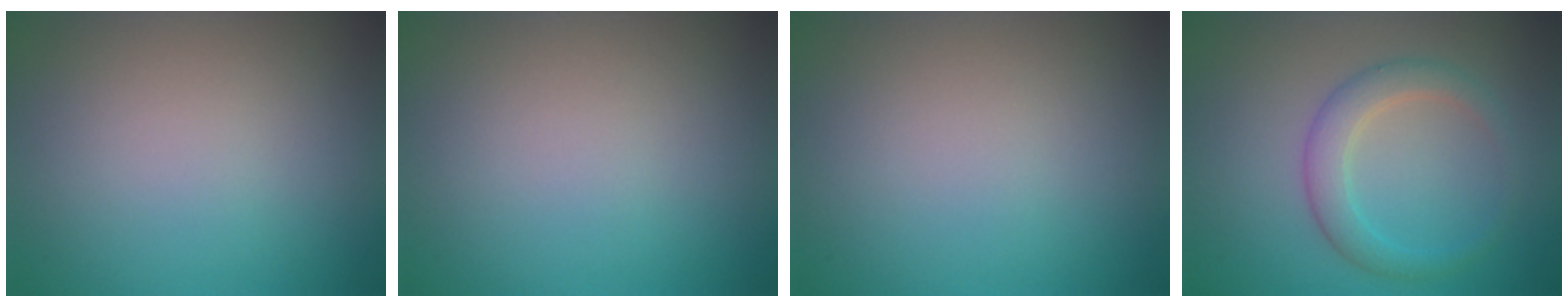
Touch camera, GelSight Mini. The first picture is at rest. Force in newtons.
{"total": 0.0}
{"total": 0.0}
{"total": 2.9, "press": 2.9, "slide": 0.1}